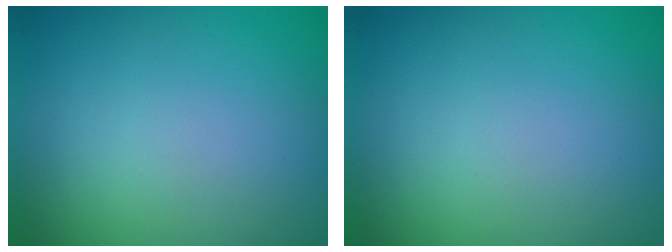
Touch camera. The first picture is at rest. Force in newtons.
{"total": 0.0}